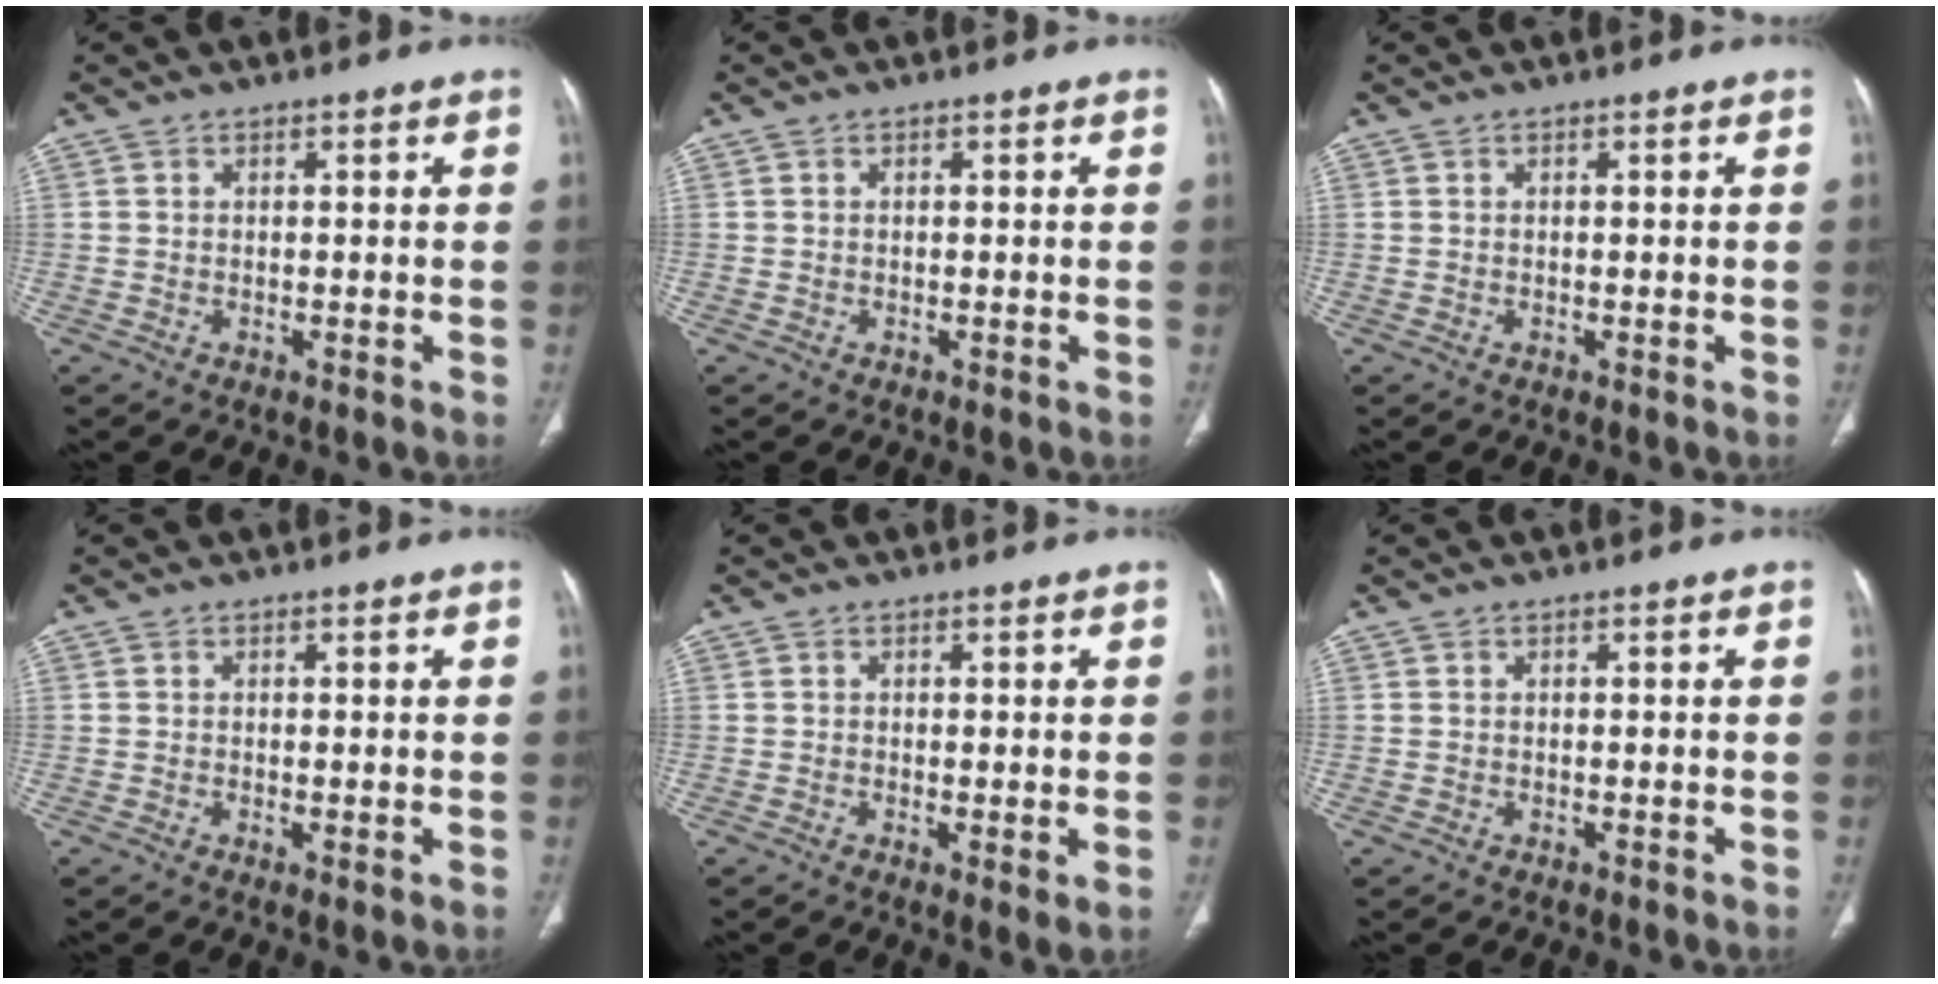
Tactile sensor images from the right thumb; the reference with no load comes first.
{"total": 0.0}
{"total": 0.0}
{"total": 1.0, "force": [-0.1, 0.2, 0.9], "torque": [-0.021, -0.006, -0.001]}
{"total": 2.5, "force": [-0.2, 0.6, 2.5], "torque": [-0.048, -0.013, -0.007]}
{"total": 0.0}